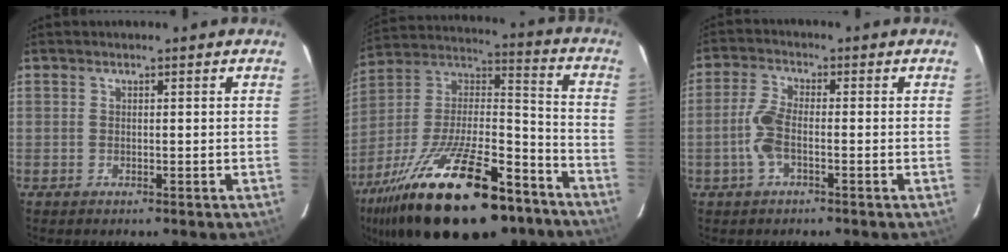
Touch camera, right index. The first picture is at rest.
{"total": 32.5, "force": [-21.0, 12.1, 21.7], "torque": [-0.398, -0.019, -0.320]}
{"total": 5.4, "force": [-1.6, 2.0, 4.8], "torque": [-0.110, 0.006, -0.035]}